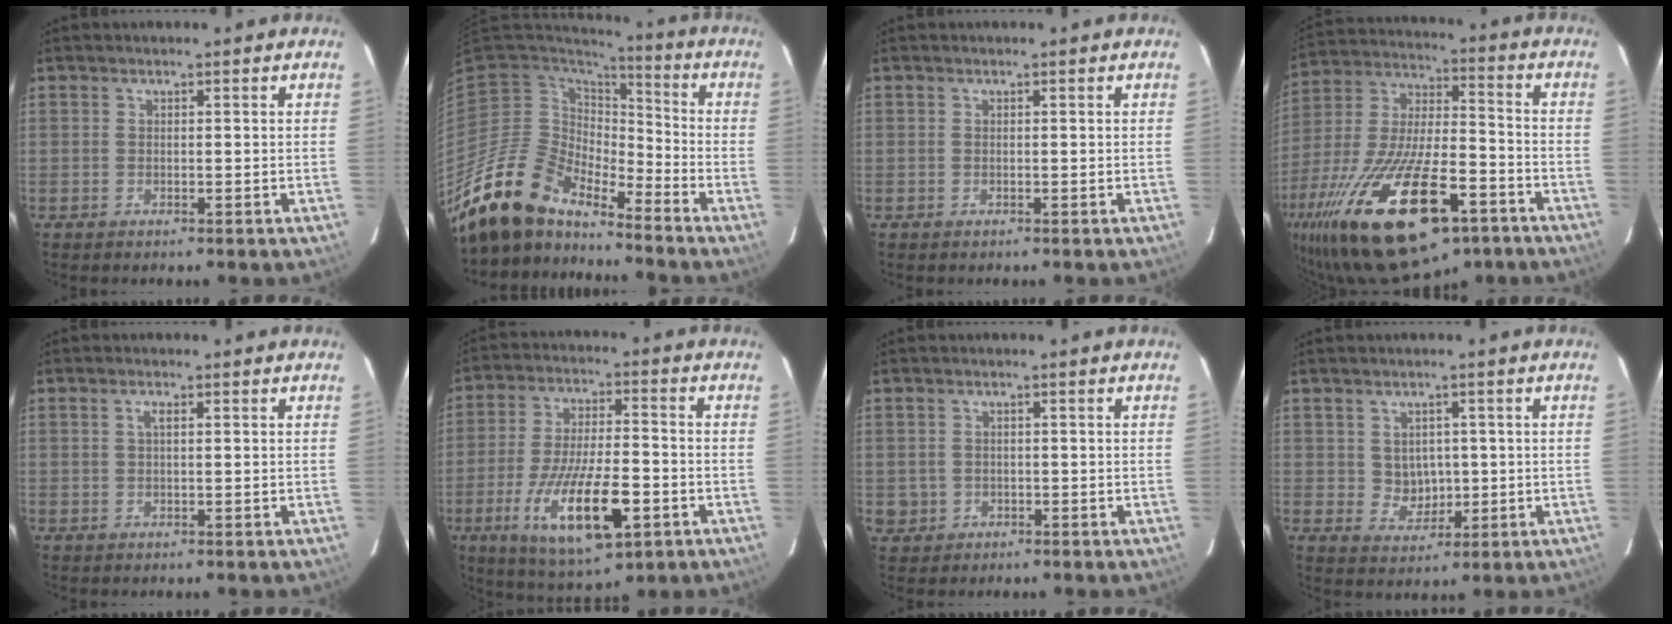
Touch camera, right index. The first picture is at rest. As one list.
[{"total": 15.7, "force": [-14.0, 5.0, 5.1], "torque": [-0.103, -0.003, -0.269]}, {"total": 0.0}, {"total": 31.9, "force": [-18.1, 12.9, 22.9], "torque": [-0.463, -0.043, -0.289]}, {"total": 1.3, "force": [0.4, 0.3, 1.2], "torque": [-0.023, 0.004, 0.004]}, {"total": 17.7, "force": [-7.1, 5.7, 15.2], "torque": [-0.303, -0.029, -0.111]}, {"total": 2.8, "force": [-0.6, 2.7, 0.4], "torque": [-0.014, 0.002, 0.001]}, {"total": 4.6, "force": [0.5, 4.2, 1.6], "torque": [-0.028, 0.010, 0.019]}]